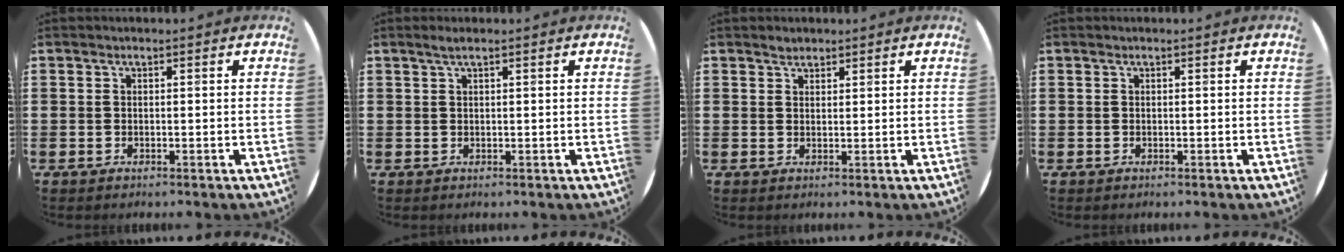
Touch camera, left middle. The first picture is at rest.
{"total": 1.1, "force": [0.7, 0.0, 0.8], "torque": [-0.014, 0.004, 0.012]}
{"total": 1.3, "force": [1.3, 0.5, 0.1], "torque": [0.006, 0.000, 0.022]}
{"total": 0.0}